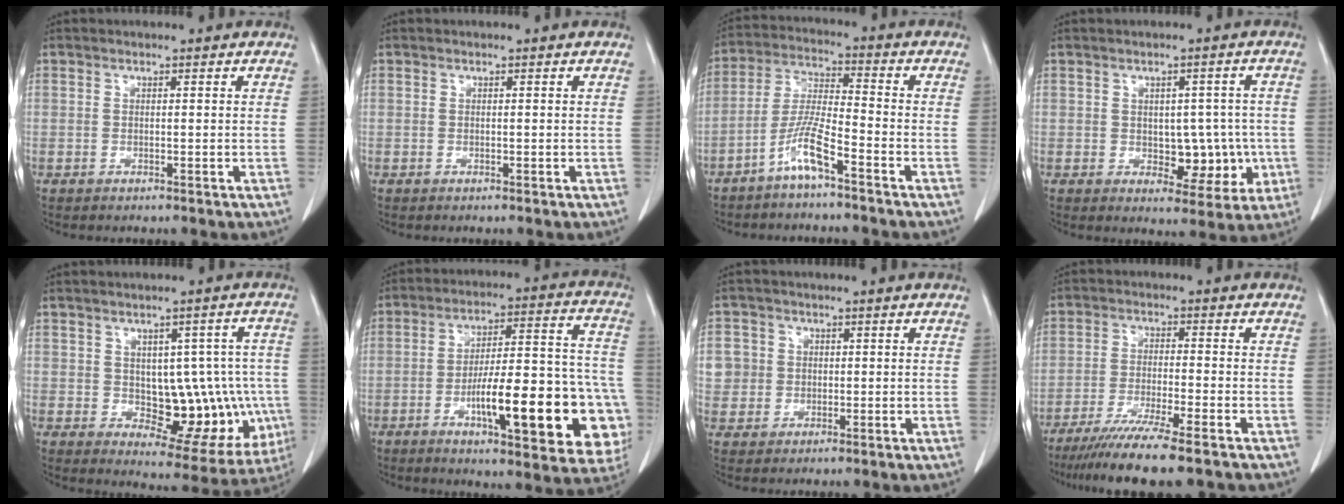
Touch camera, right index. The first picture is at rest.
{"total": 0.0}
{"total": 7.1, "force": [-4.6, 0.4, 5.5], "torque": [-0.121, 0.002, -0.092]}
{"total": 7.3, "force": [-0.9, 4.4, 5.8], "torque": [-0.056, 0.013, 0.000]}
{"total": 13.4, "force": [-1.2, 7.1, 11.4], "torque": [-0.123, 0.021, 0.010]}
{"total": 24.0, "force": [-7.3, 5.5, 22.2], "torque": [-0.236, 0.023, -0.090]}
{"total": 5.2, "force": [0.8, 5.1, 0.4], "torque": [-0.004, 0.012, 0.018]}
{"total": 11.1, "force": [-8.8, -0.5, 6.8], "torque": [-0.102, -0.032, -0.140]}